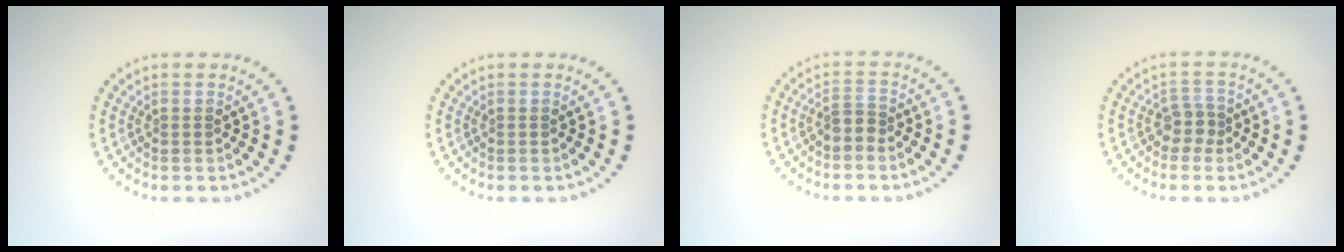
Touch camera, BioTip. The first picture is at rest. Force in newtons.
{"total": 0.0}
{"total": 1.8, "press": 1.3, "slide": 1.2}
{"total": 1.9, "press": 1.5, "slide": 1.2}